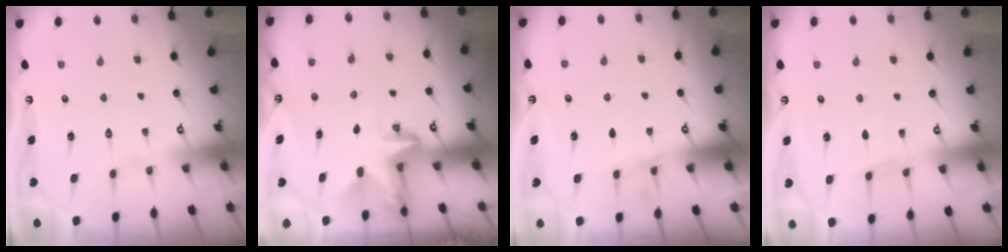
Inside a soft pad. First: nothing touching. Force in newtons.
{"total": 2.9, "press": 2.9, "slide": 0.1}
{"total": 1.8, "press": 1.7, "slide": 0.3}
{"total": 2.4, "press": 2.4, "slide": 0.4}